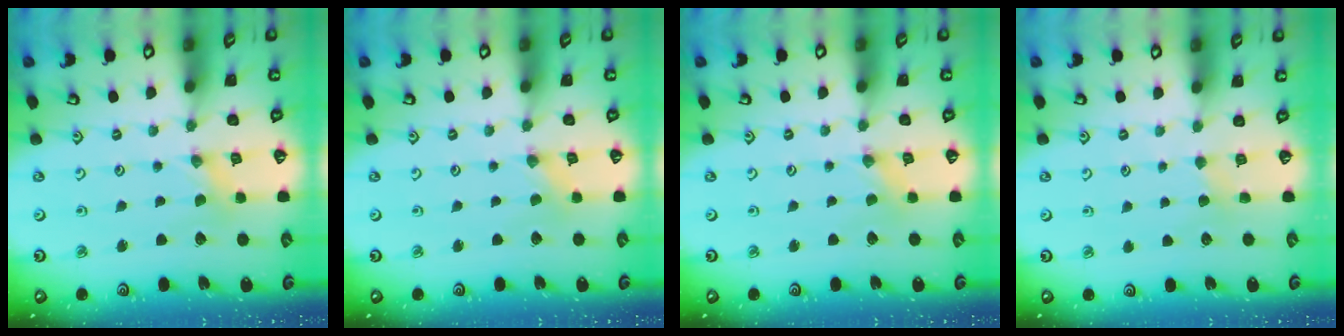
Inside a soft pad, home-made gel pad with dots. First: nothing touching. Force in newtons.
{"total": 0.0}
{"total": 0.0}
{"total": 2.4, "press": 2.3, "slide": 0.4}